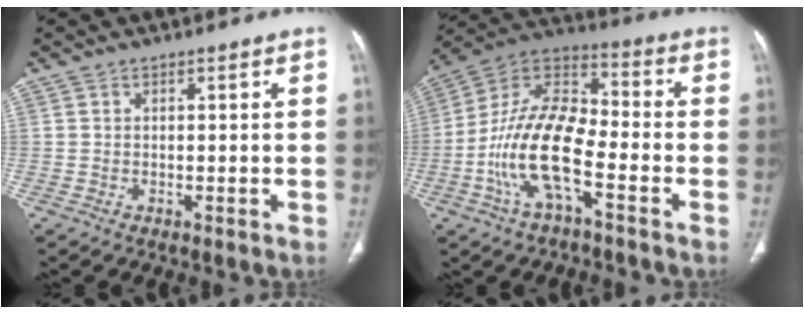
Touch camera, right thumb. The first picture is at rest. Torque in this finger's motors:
{"motor_torque": [-0.46, 1.09, 1.80, -0.97, 0.25]}